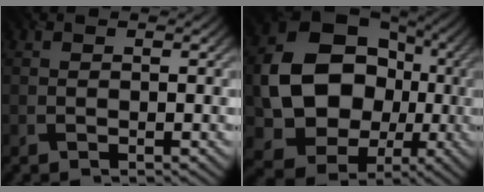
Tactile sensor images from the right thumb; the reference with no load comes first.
{"total": 15.4, "force": [-0.5, 12.7, 8.7], "torque": [-0.174, -0.031, -0.003]}